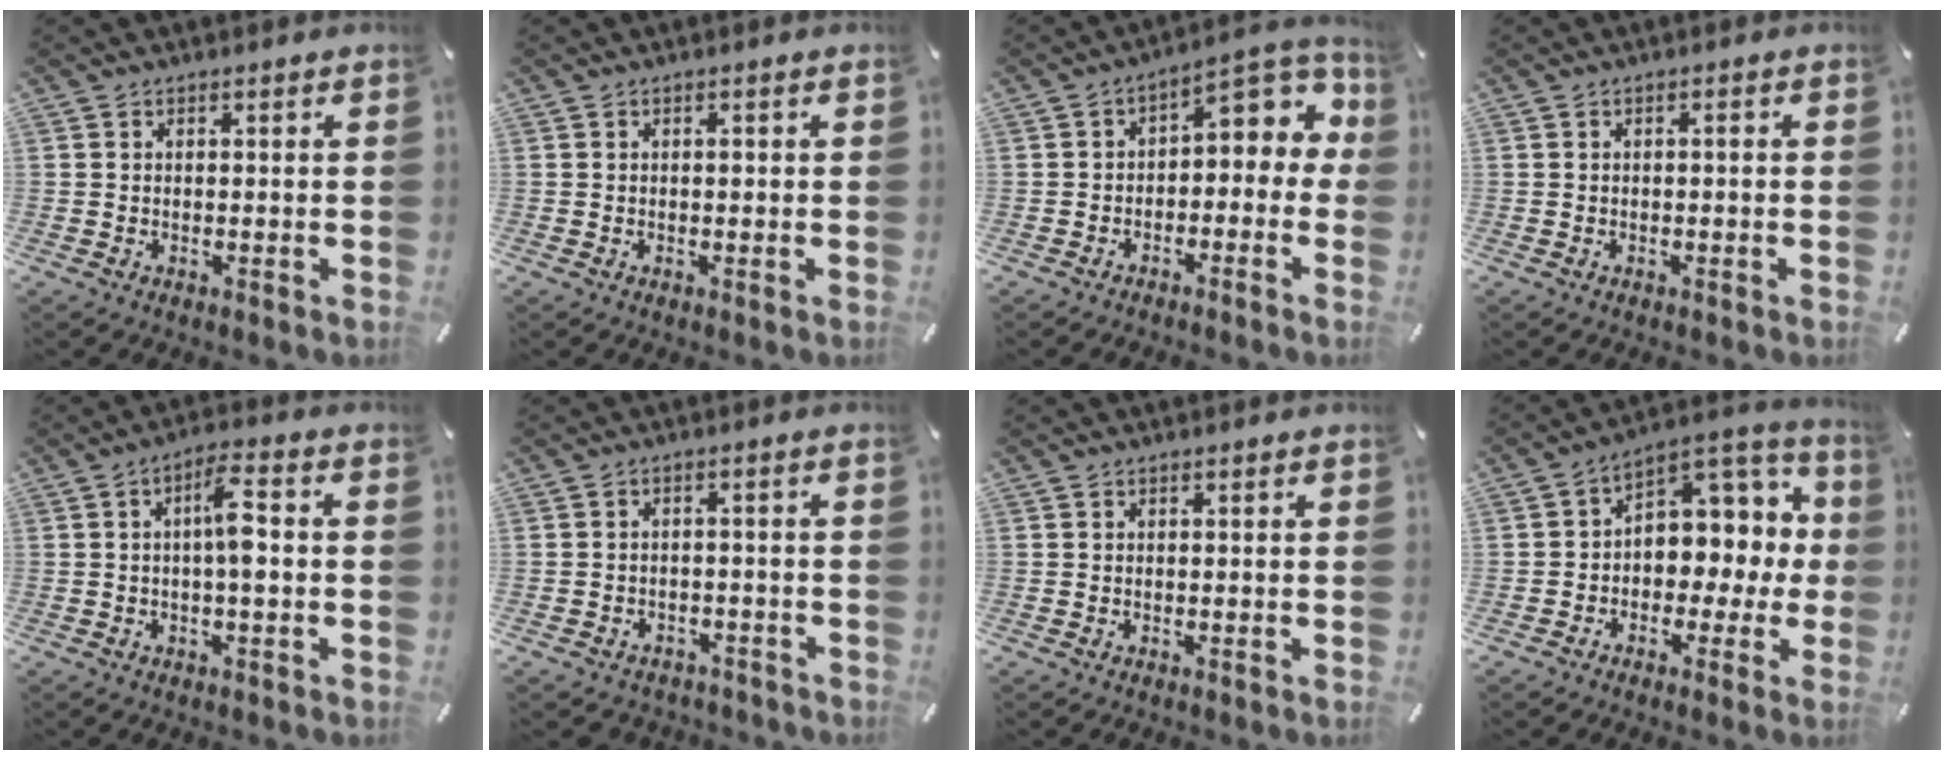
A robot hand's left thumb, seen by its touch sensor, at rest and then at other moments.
{"total": 0.7, "force": [0.0, 0.4, 0.6], "torque": [-0.012, 0.000, 0.000]}
{"total": 8.2, "force": [1.0, 4.7, 6.6], "torque": [-0.074, -0.019, 0.011]}
{"total": 0.6, "force": [-0.2, 0.1, 0.6], "torque": [-0.012, -0.001, -0.003]}
{"total": 7.0, "force": [0.0, 2.0, 6.7], "torque": [-0.117, 0.013, -0.005]}
{"total": 2.8, "force": [-2.1, 1.8, 0.5], "torque": [-0.017, 0.009, -0.045]}
{"total": 0.0}
{"total": 8.4, "force": [1.0, 7.3, 4.0], "torque": [-0.053, -0.015, 0.022]}